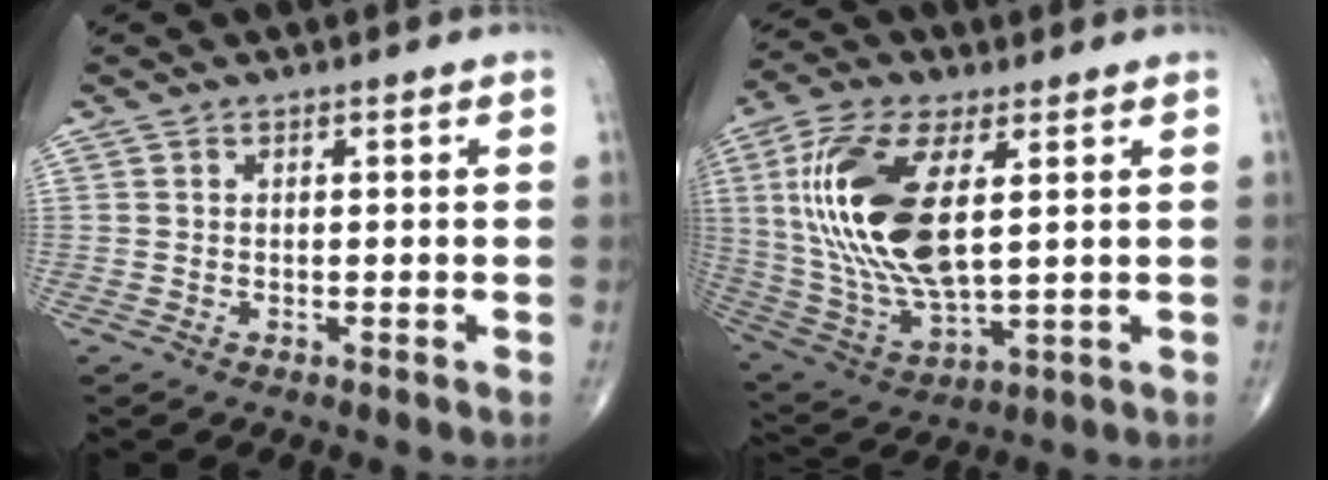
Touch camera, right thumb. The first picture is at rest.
{"total": 20.8, "force": [4.0, 9.2, 18.2], "torque": [-0.385, -0.018, 0.079]}